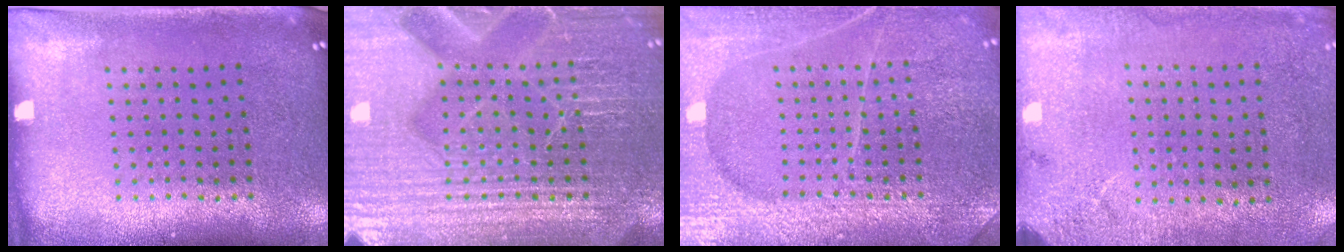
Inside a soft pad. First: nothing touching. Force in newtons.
{"total": 7.6, "press": 7.5, "slide": 0.9}
{"total": 4.9, "press": 4.9, "slide": 0.5}
{"total": 2.7, "press": 2.2, "slide": 1.5}